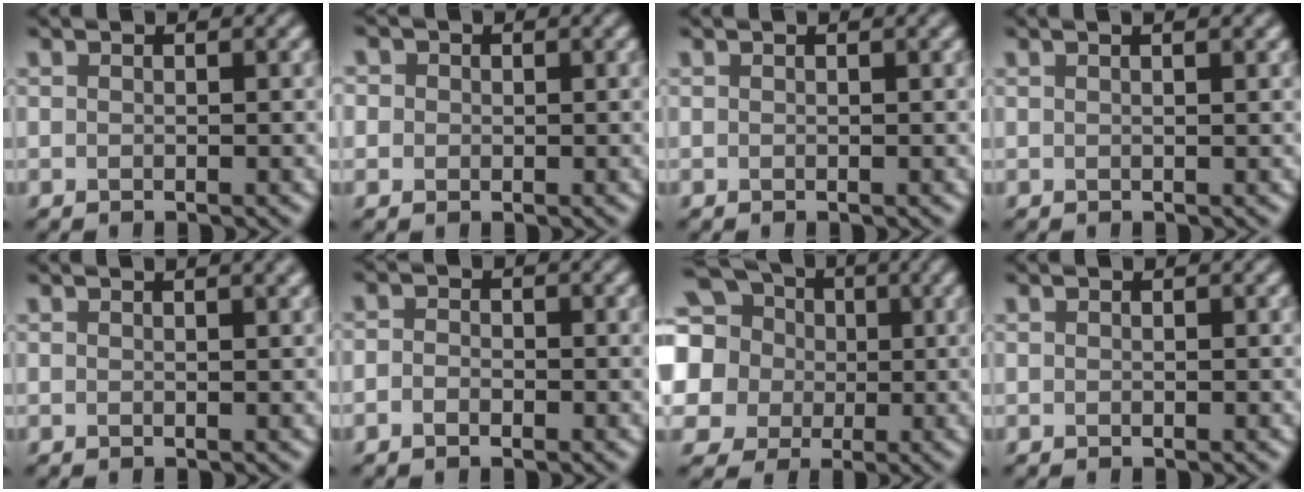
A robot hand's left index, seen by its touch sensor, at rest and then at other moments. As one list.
[{"total": 3.0, "force": [1.3, 2.4, 1.3], "torque": [-0.018, 0.016, 0.003]}, {"total": 0.6, "force": [0.3, 0.1, 0.4], "torque": [-0.003, 0.006, 0.004]}, {"total": 2.8, "force": [1.6, 1.2, 2.0], "torque": [-0.007, 0.007, -0.005]}, {"total": 2.1, "force": [1.2, 0.7, 1.5], "torque": [-0.009, 0.001, 0.009]}, {"total": 1.5, "force": [-0.5, 1.2, 0.8], "torque": [-0.008, 0.001, -0.020]}, {"total": 15.8, "force": [3.5, 14.3, 5.9], "torque": [-0.178, 0.013, 0.030]}, {"total": 0.0}]